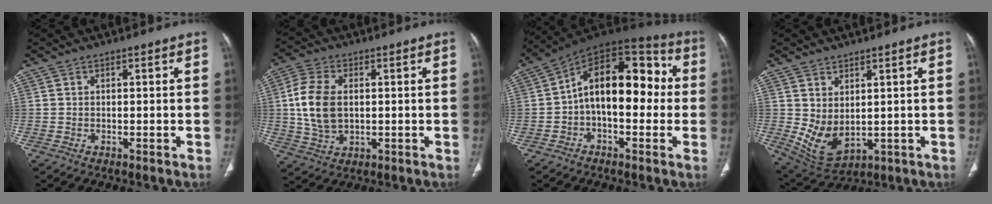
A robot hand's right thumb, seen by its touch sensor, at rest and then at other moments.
{"total": 10.4, "force": [0.8, 6.7, 7.9], "torque": [-0.167, 0.004, 0.021]}
{"total": 17.2, "force": [0.1, 9.5, 14.3], "torque": [-0.186, 0.053, -0.011]}
{"total": 7.8, "force": [0.7, 4.7, 6.2], "torque": [-0.104, -0.016, 0.041]}